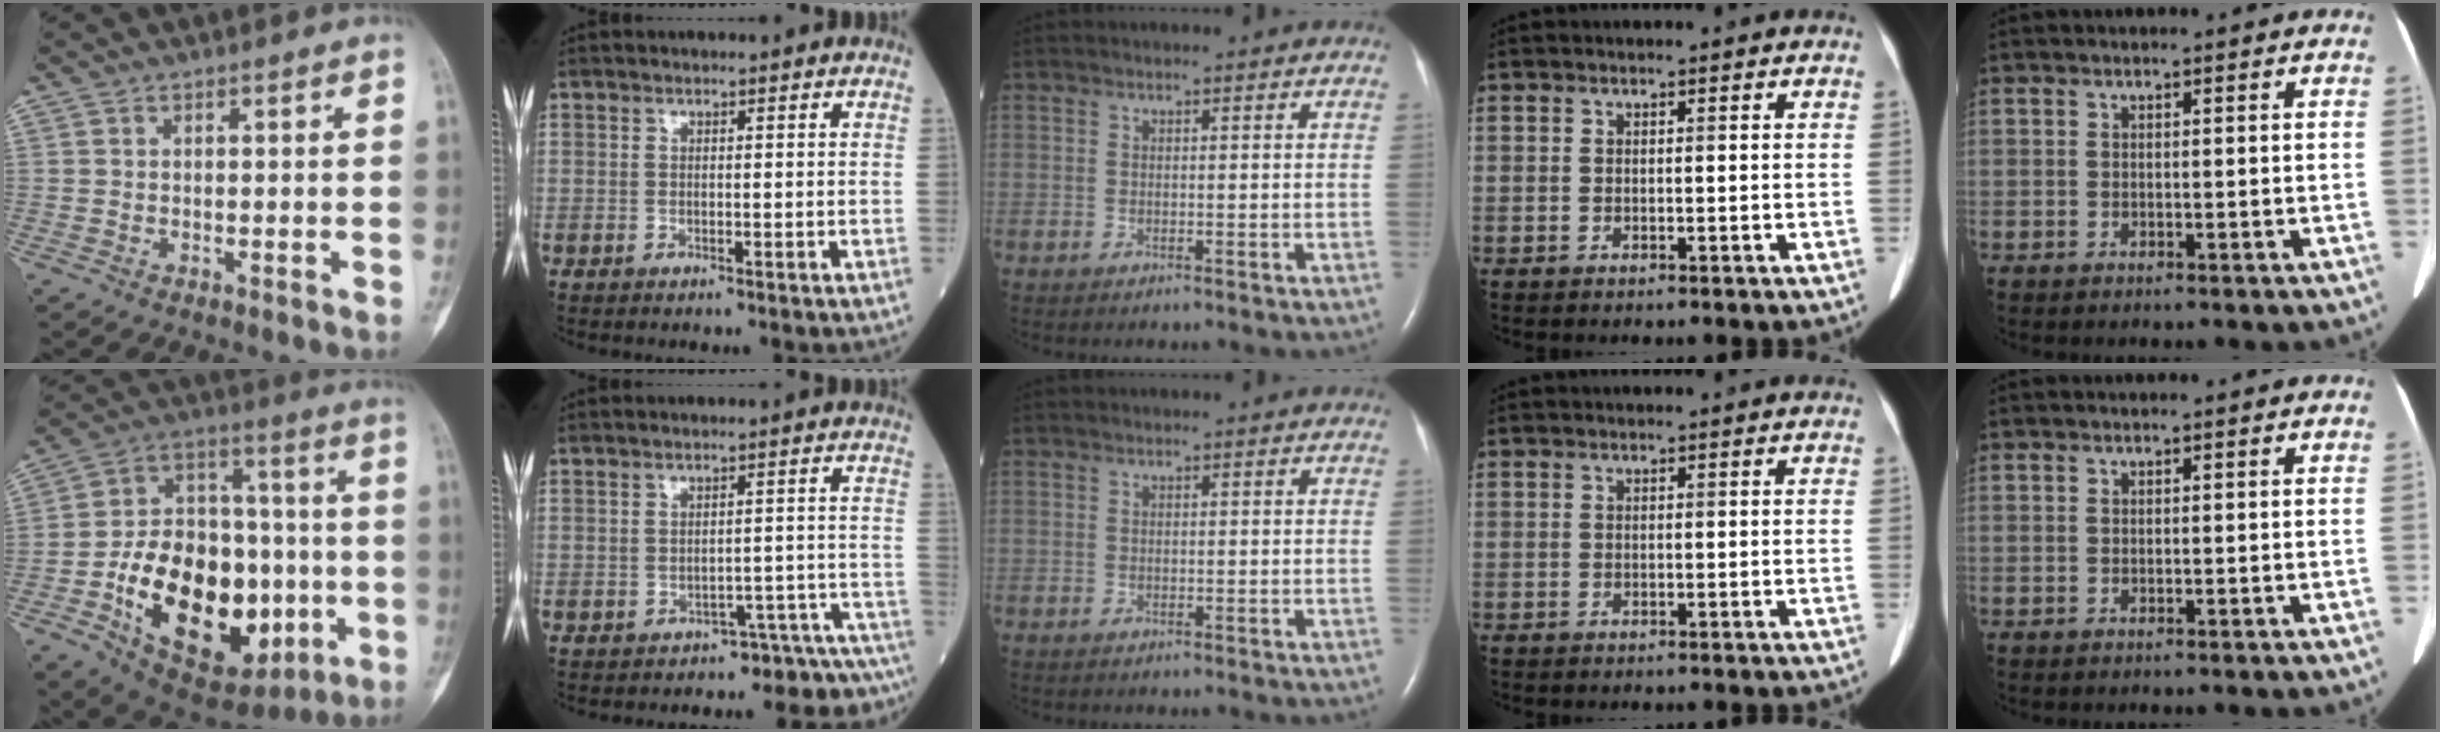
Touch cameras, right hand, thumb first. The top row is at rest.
{"thumb": {"total": 29.4, "force": [-7.2, 17.8, 22.3], "torque": [-0.339, 0.027, -0.093]}, "index": {"total": 8.1, "force": [-7.9, 1.6, 0.1], "torque": [0.021, 0.044, -0.084]}}